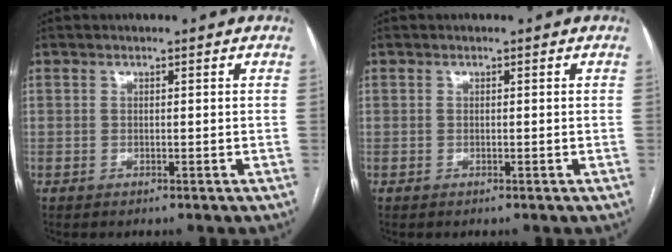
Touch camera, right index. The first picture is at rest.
{"total": 0.0}